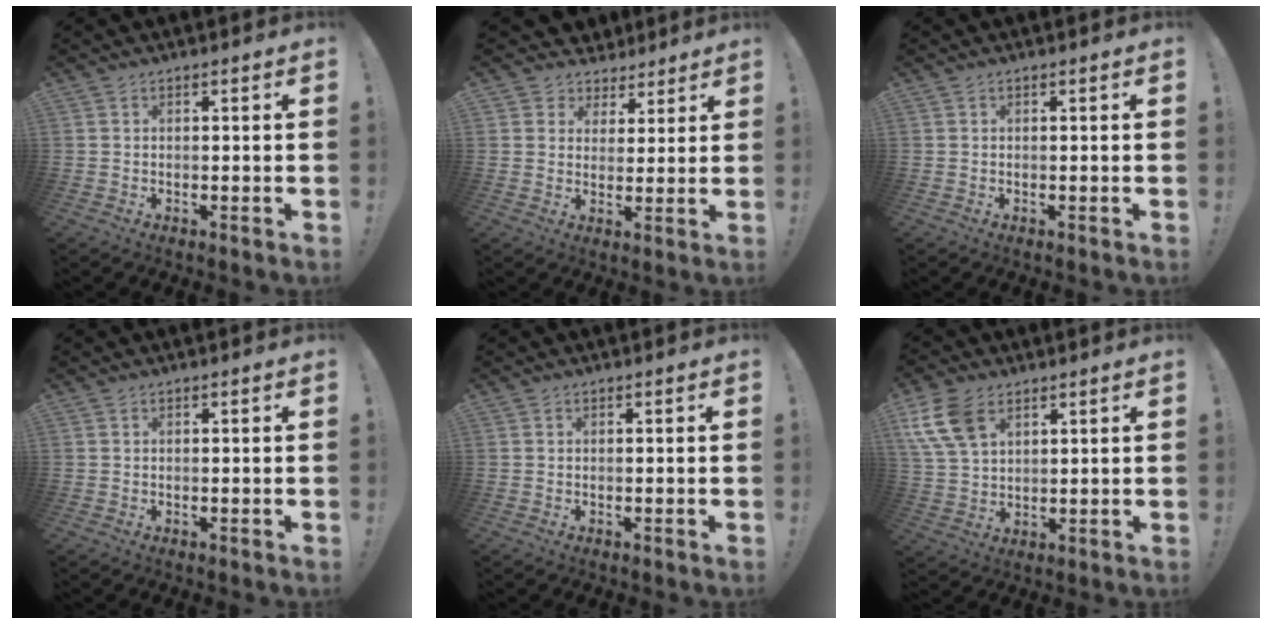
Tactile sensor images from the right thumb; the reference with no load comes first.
{"total": 5.6, "force": [2.8, 4.8, 0.3], "torque": [-0.010, -0.020, 0.060]}
{"total": 0.0}
{"total": 0.0}
{"total": 0.0}
{"total": 11.1, "force": [5.6, 6.8, 6.8], "torque": [-0.145, -0.014, 0.108]}